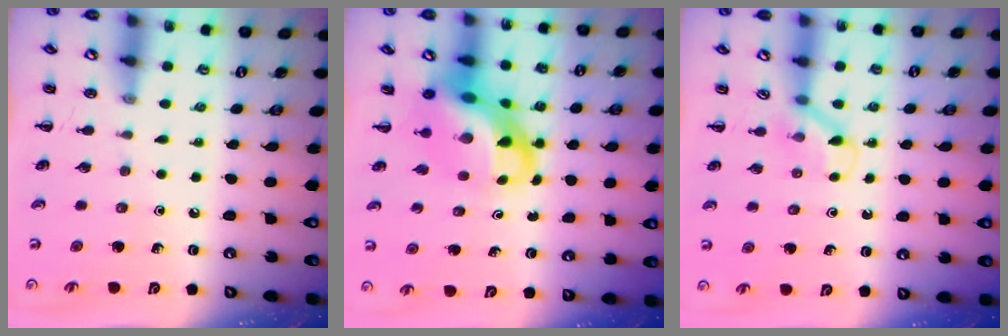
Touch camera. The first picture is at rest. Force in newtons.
{"total": 10.4, "press": 10.1, "slide": 2.6}
{"total": 2.9, "press": 2.7, "slide": 1.1}